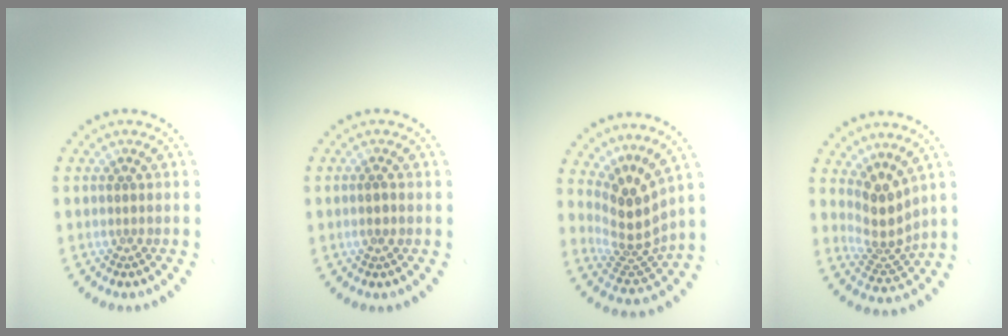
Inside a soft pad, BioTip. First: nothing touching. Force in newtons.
{"total": 0.6, "press": 0.6, "slide": 0.3}
{"total": 4.1, "press": 2.9, "slide": 2.9}
{"total": 3.7, "press": 2.8, "slide": 2.4}